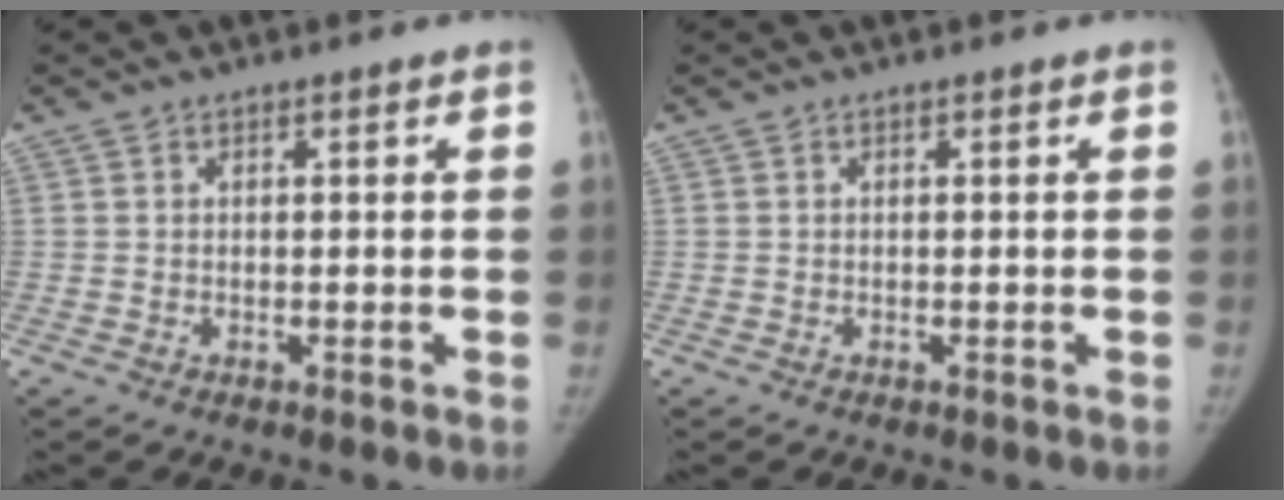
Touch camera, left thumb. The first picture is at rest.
{"total": 0.0}